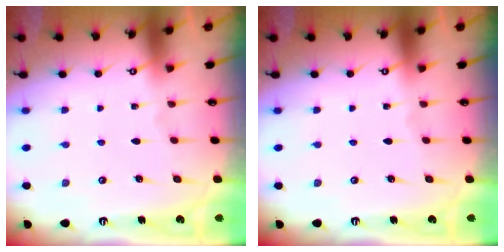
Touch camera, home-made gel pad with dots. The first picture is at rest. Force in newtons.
{"total": 0.0}